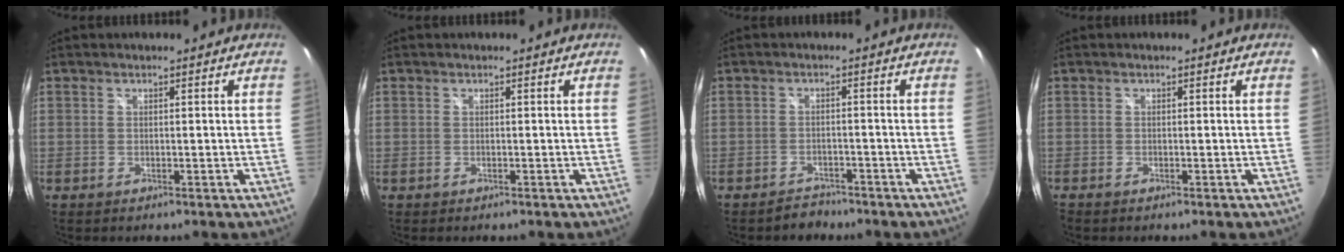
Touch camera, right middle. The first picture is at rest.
{"total": 0.0}
{"total": 3.5, "force": [-3.0, 1.8, 0.3], "torque": [-0.013, 0.004, -0.044]}
{"total": 0.6, "force": [-0.6, 0.1, 0.2], "torque": [-0.007, -0.003, -0.013]}